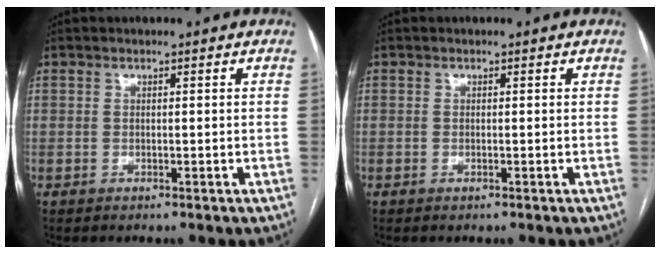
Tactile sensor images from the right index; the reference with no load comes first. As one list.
[{"total": 0.0}]